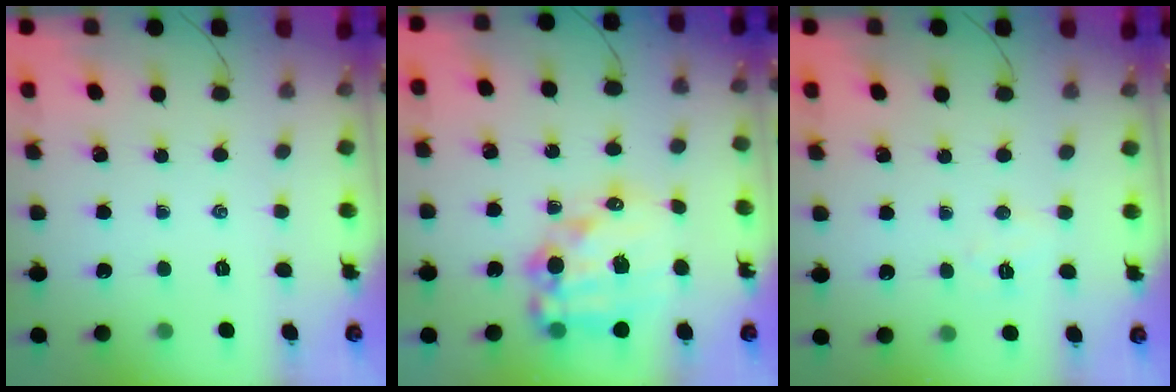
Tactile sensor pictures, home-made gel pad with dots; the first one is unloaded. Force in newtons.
{"total": 16.4, "press": 16.1, "slide": 3.3}
{"total": 4.8, "press": 4.7, "slide": 0.8}